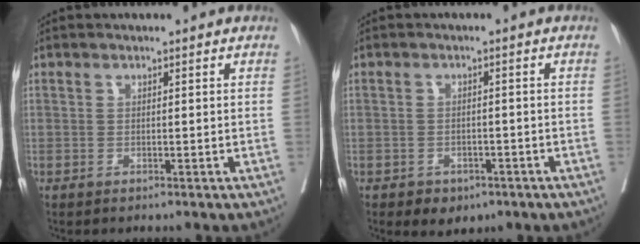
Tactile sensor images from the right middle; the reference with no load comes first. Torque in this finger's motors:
{"motor_torque": [-0.21, -0.10, 0.01, -0.01]}